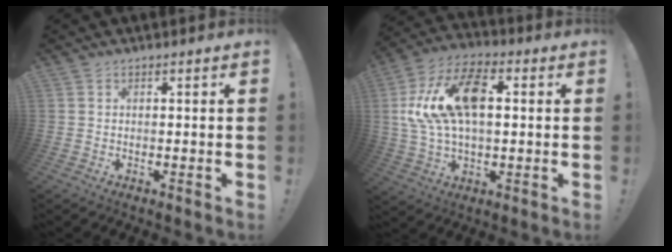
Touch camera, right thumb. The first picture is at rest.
{"total": 18.9, "force": [3.6, 10.7, 15.2], "torque": [-0.268, 0.000, 0.060]}